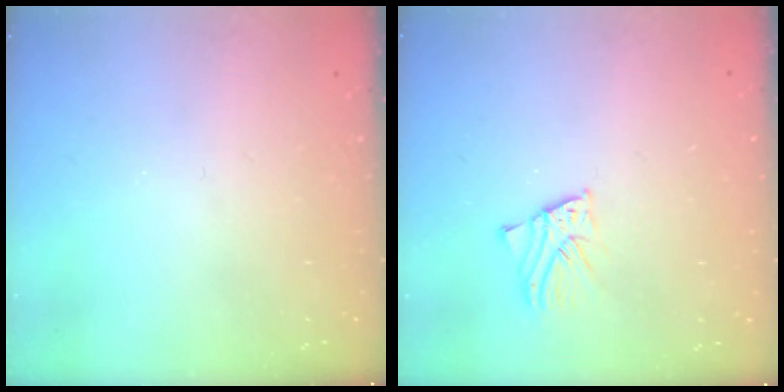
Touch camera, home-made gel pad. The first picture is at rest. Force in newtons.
{"total": 2.6, "press": 2.6, "slide": 0.1}